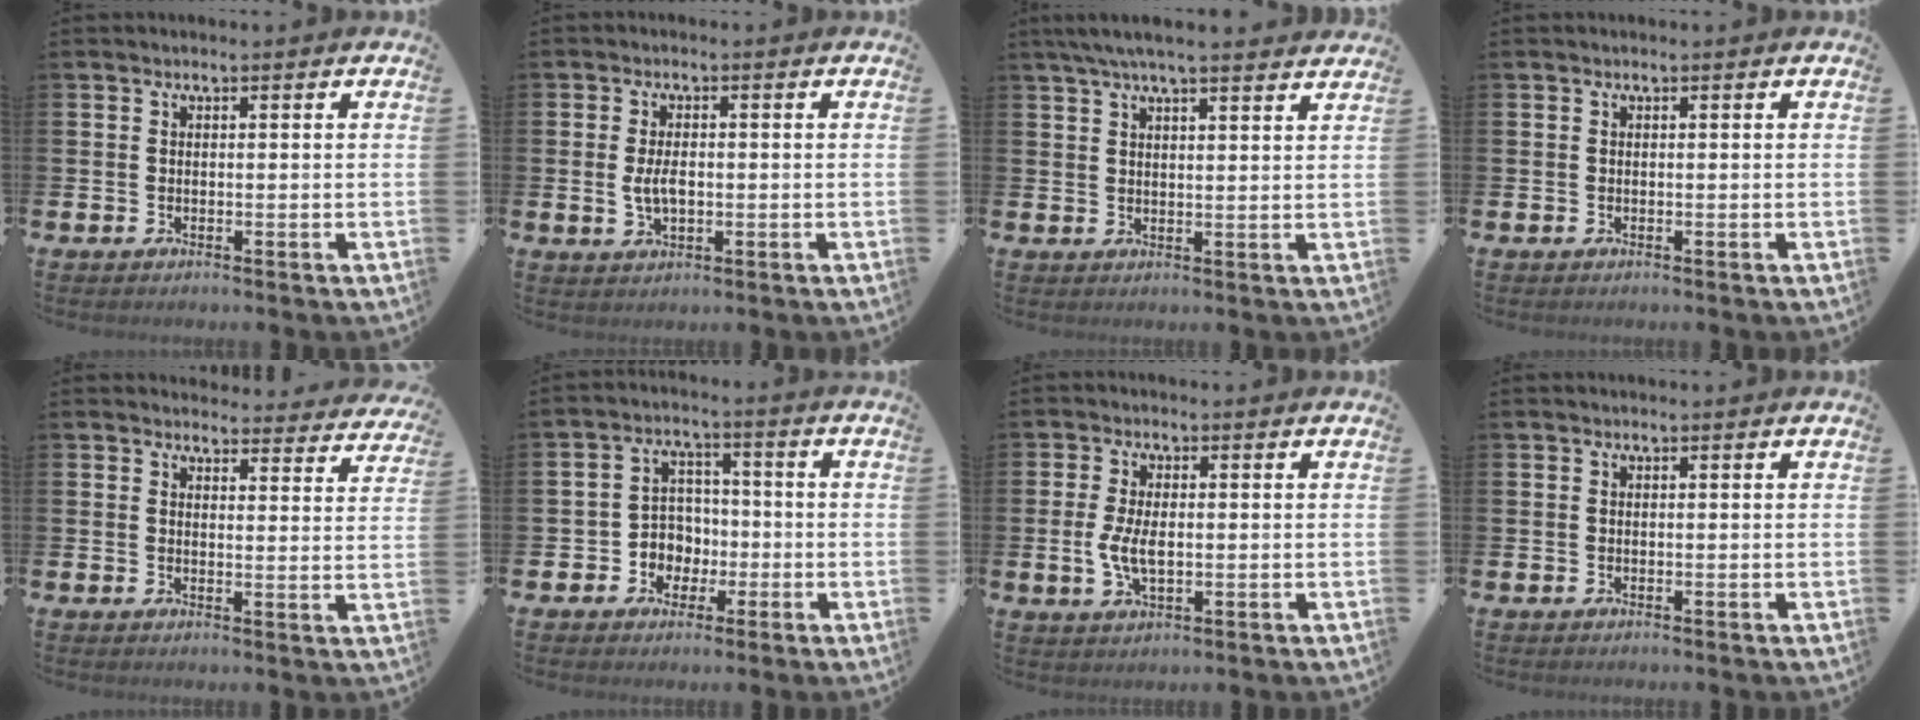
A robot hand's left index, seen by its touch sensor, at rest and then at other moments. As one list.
[{"total": 3.3, "force": [-0.1, 1.8, 2.8], "torque": [-0.043, 0.001, -0.006]}, {"total": 5.3, "force": [4.8, 0.4, 2.3], "torque": [-0.052, -0.009, 0.086]}, {"total": 0.0}, {"total": 3.6, "force": [3.5, 0.8, -0.1], "torque": [0.003, -0.025, 0.060]}, {"total": 4.5, "force": [-1.0, 4.3, 0.9], "torque": [-0.039, 0.005, -0.023]}, {"total": 4.6, "force": [-0.2, 2.3, 4.0], "torque": [-0.077, 0.003, -0.006]}, {"total": 0.0}]